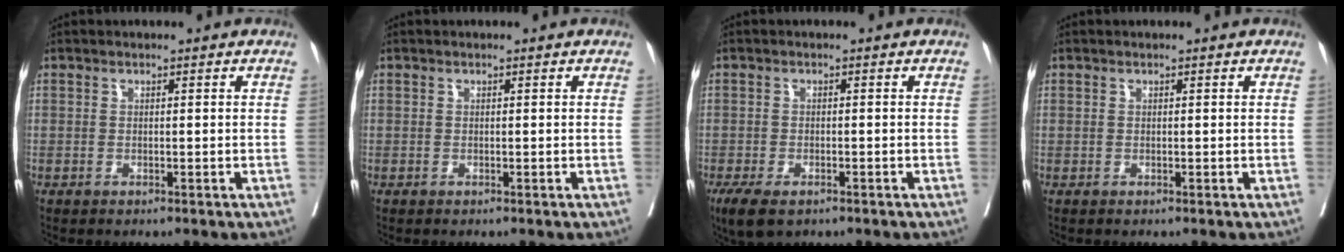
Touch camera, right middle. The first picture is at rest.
{"total": 0.0}
{"total": 4.9, "force": [-3.2, 2.1, 3.1], "torque": [-0.061, -0.011, -0.051]}
{"total": 0.0}